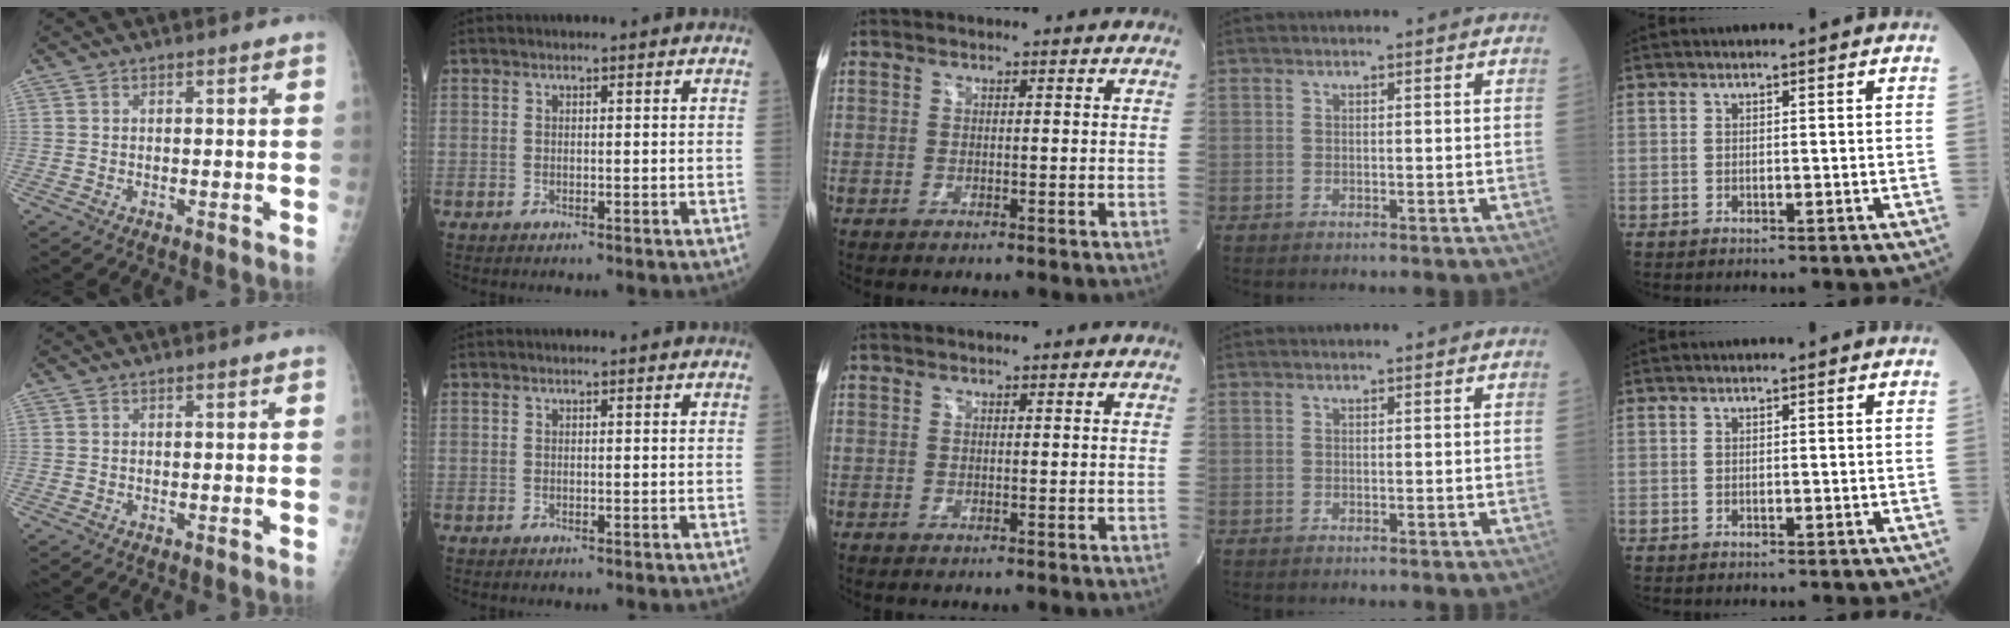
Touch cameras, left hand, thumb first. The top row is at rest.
{}